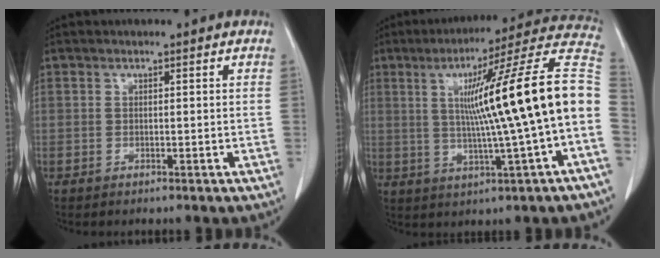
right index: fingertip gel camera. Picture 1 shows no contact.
{"total": 20.8, "force": [0.8, -0.7, 20.8], "torque": [-0.285, 0.033, 0.003]}